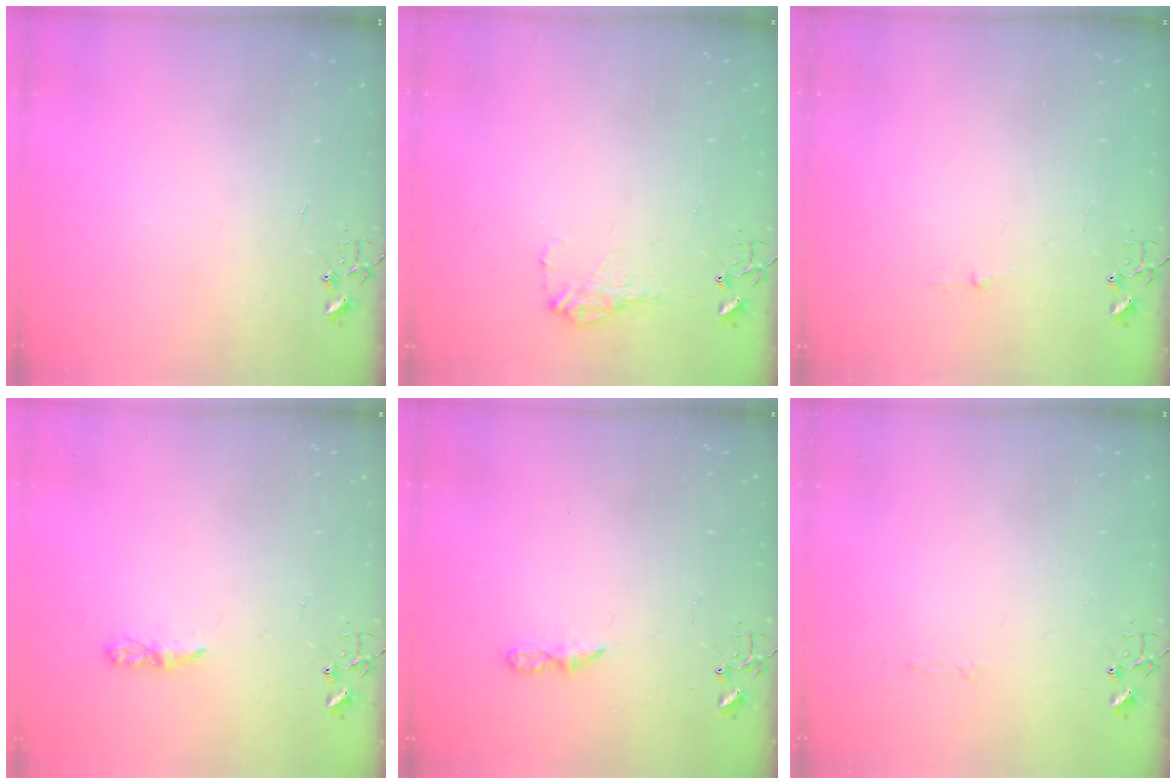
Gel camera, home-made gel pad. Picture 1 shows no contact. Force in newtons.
{"total": 9.3, "press": 9.3, "slide": 0.3}
{"total": 2.6, "press": 2.5, "slide": 0.4}
{"total": 5.0, "press": 4.9, "slide": 0.5}
{"total": 5.5, "press": 5.5, "slide": 0.5}
{"total": 2.8, "press": 2.8, "slide": 0.4}